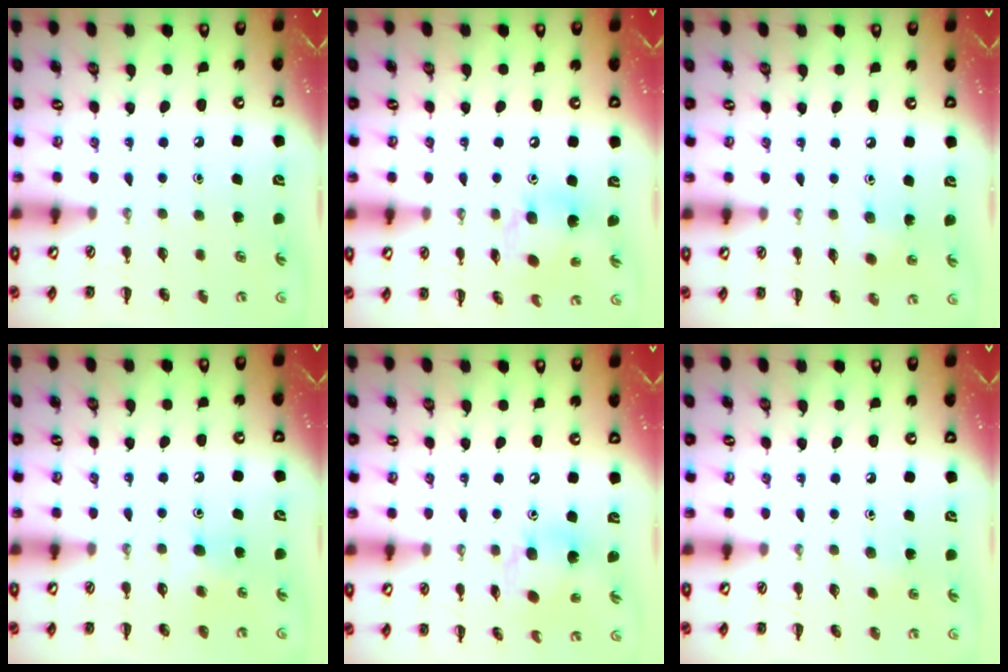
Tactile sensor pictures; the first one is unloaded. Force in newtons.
{"total": 9.8, "press": 9.6, "slide": 1.7}
{"total": 4.3, "press": 4.1, "slide": 1.3}
{"total": 5.8, "press": 5.6, "slide": 1.5}
{"total": 9.8, "press": 9.6, "slide": 1.7}
{"total": 5.1, "press": 4.8, "slide": 1.6}